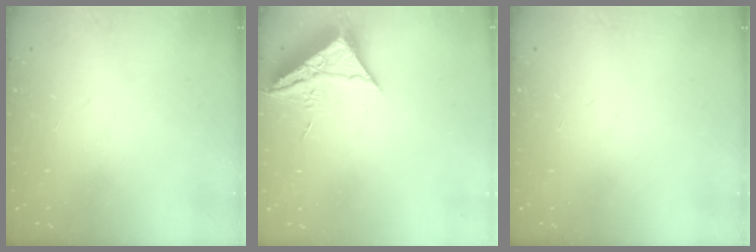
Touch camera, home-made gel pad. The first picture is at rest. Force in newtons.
{"total": 10.0, "press": 9.9, "slide": 0.8}
{"total": 0.0}